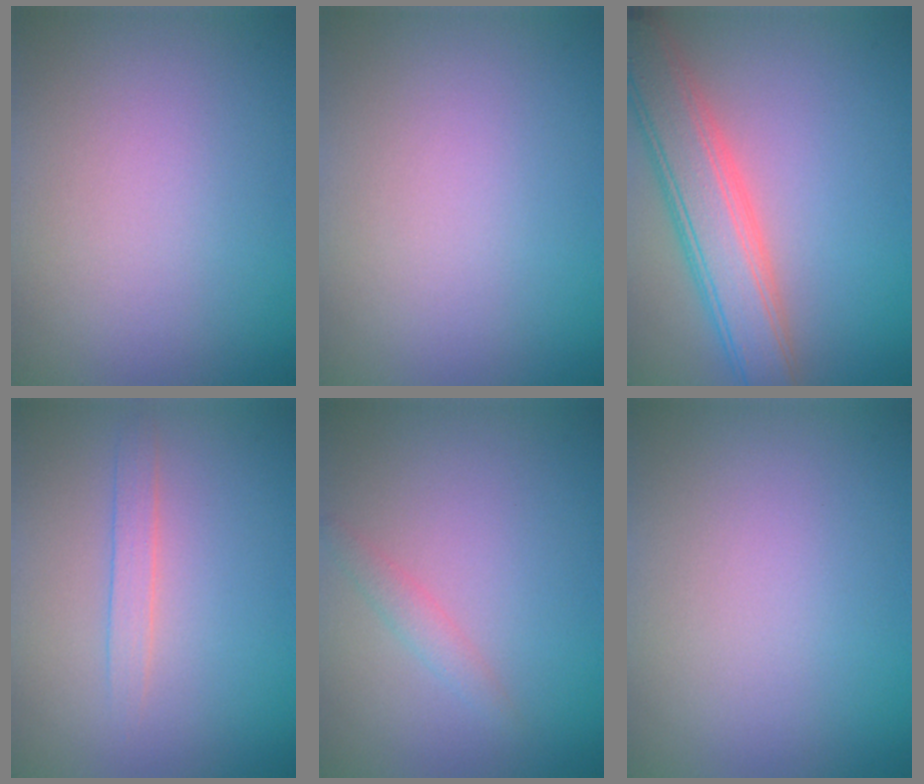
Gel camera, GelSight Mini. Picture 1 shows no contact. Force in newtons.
{"total": 0.0}
{"total": 6.6, "press": 6.6, "slide": 0.4}
{"total": 1.5, "press": 1.5, "slide": 0.1}
{"total": 1.3, "press": 1.3, "slide": 0.0}
{"total": 0.0}